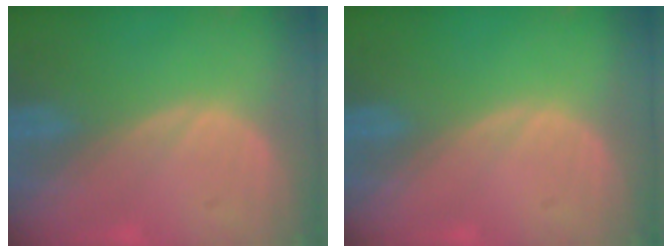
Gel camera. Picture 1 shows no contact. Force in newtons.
{"total": 0.0}